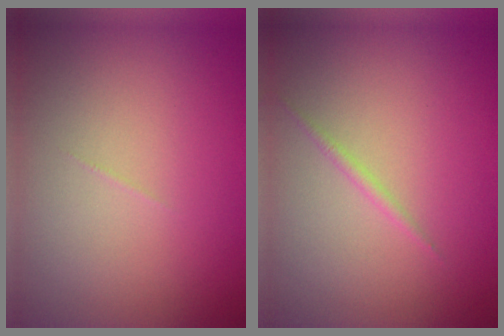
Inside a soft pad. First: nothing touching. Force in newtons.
{"total": 0.7, "press": 0.7, "slide": 0.0}